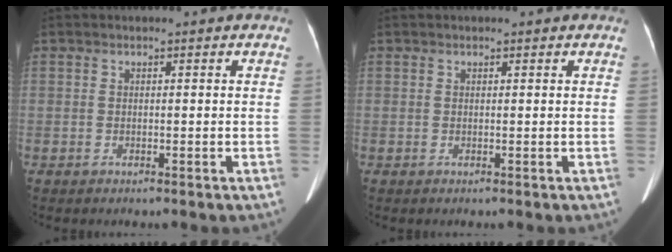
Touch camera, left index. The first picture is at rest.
{"total": 0.5, "force": [0.5, 0.2, 0.2], "torque": [-0.007, 0.007, 0.007]}